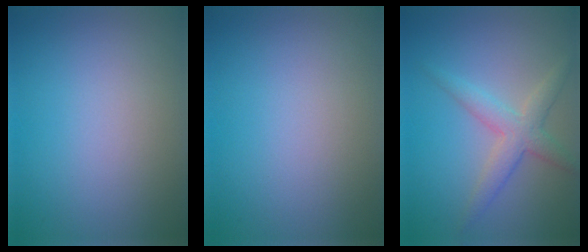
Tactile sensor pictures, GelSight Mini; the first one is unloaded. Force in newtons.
{"total": 0.0}
{"total": 3.2, "press": 3.2, "slide": 0.1}